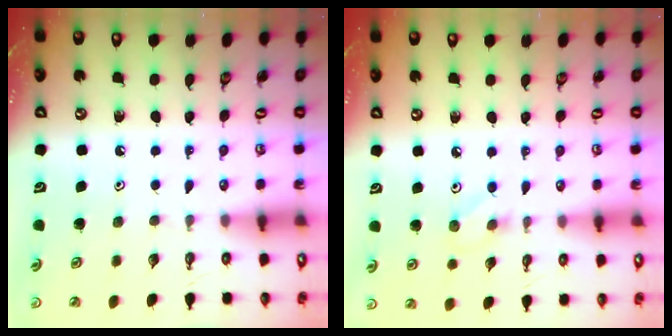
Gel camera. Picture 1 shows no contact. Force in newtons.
{"total": 5.0, "press": 4.9, "slide": 0.6}